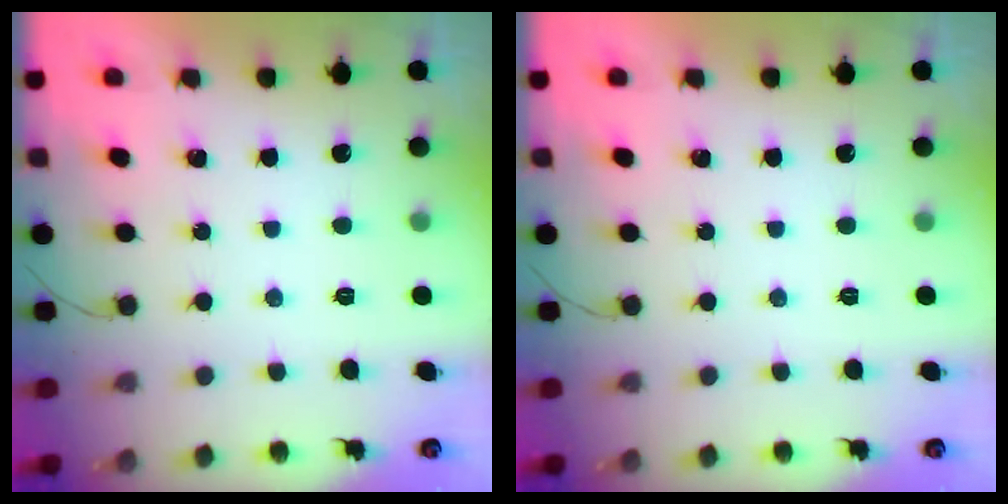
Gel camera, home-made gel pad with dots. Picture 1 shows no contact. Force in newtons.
{"total": 0.0}